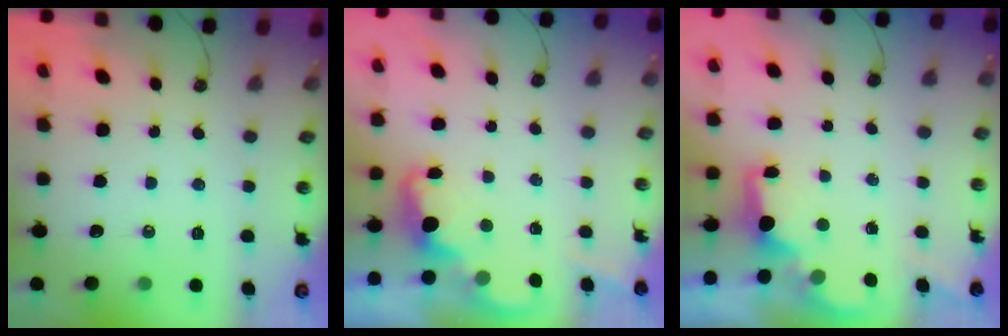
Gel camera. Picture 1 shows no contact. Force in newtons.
{"total": 2.2, "press": 2.1, "slide": 0.5}
{"total": 1.6, "press": 1.4, "slide": 0.7}